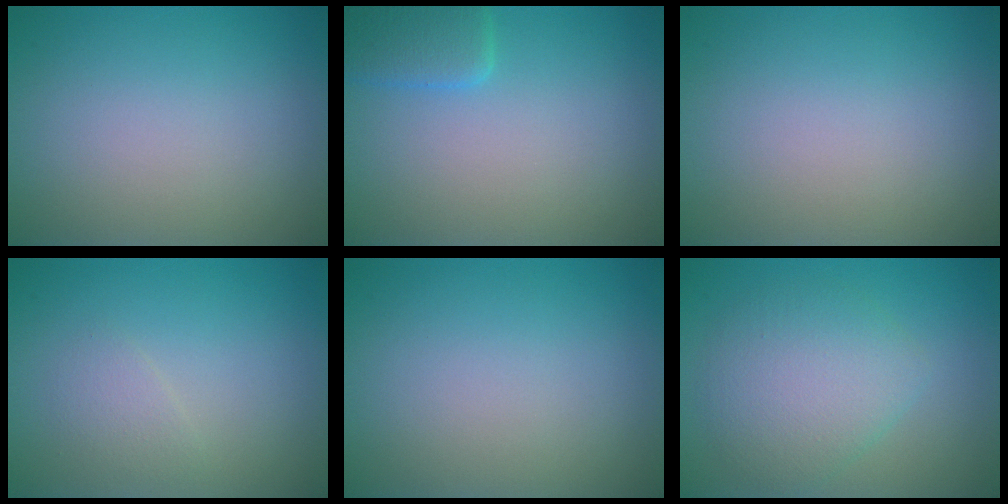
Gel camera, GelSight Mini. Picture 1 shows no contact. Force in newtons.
{"total": 2.6, "press": 2.6, "slide": 0.2}
{"total": 0.0}
{"total": 1.3, "press": 1.3, "slide": 0.0}
{"total": 0.0}
{"total": 4.6, "press": 4.6, "slide": 0.1}